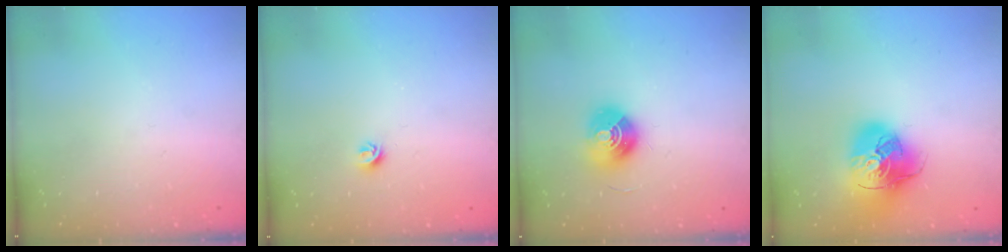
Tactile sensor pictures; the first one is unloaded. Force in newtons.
{"total": 4.2, "press": 4.1, "slide": 0.7}
{"total": 10.3, "press": 10.3, "slide": 0.5}
{"total": 17.1, "press": 17.0, "slide": 2.5}